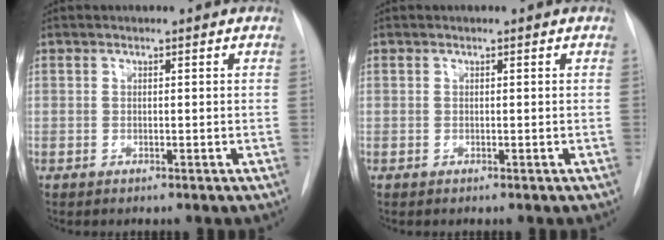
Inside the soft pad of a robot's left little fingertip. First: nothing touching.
{"total": 0.0}